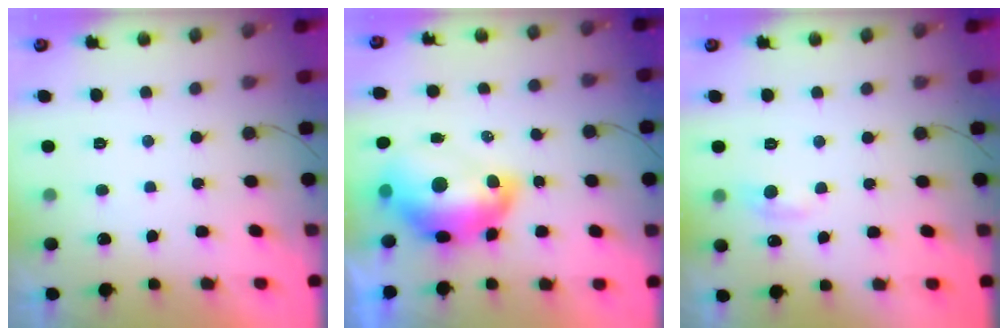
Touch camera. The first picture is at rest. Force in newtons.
{"total": 14.9, "press": 14.8, "slide": 1.5}
{"total": 6.7, "press": 6.7, "slide": 1.0}